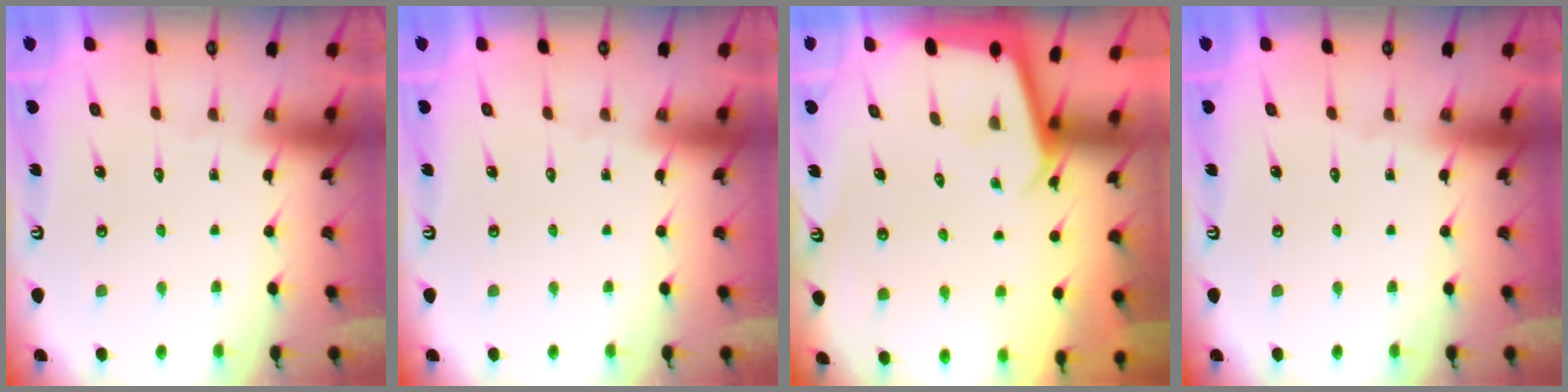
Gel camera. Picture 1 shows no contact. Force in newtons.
{"total": 0.0}
{"total": 2.3, "press": 2.3, "slide": 0.1}
{"total": 0.0}